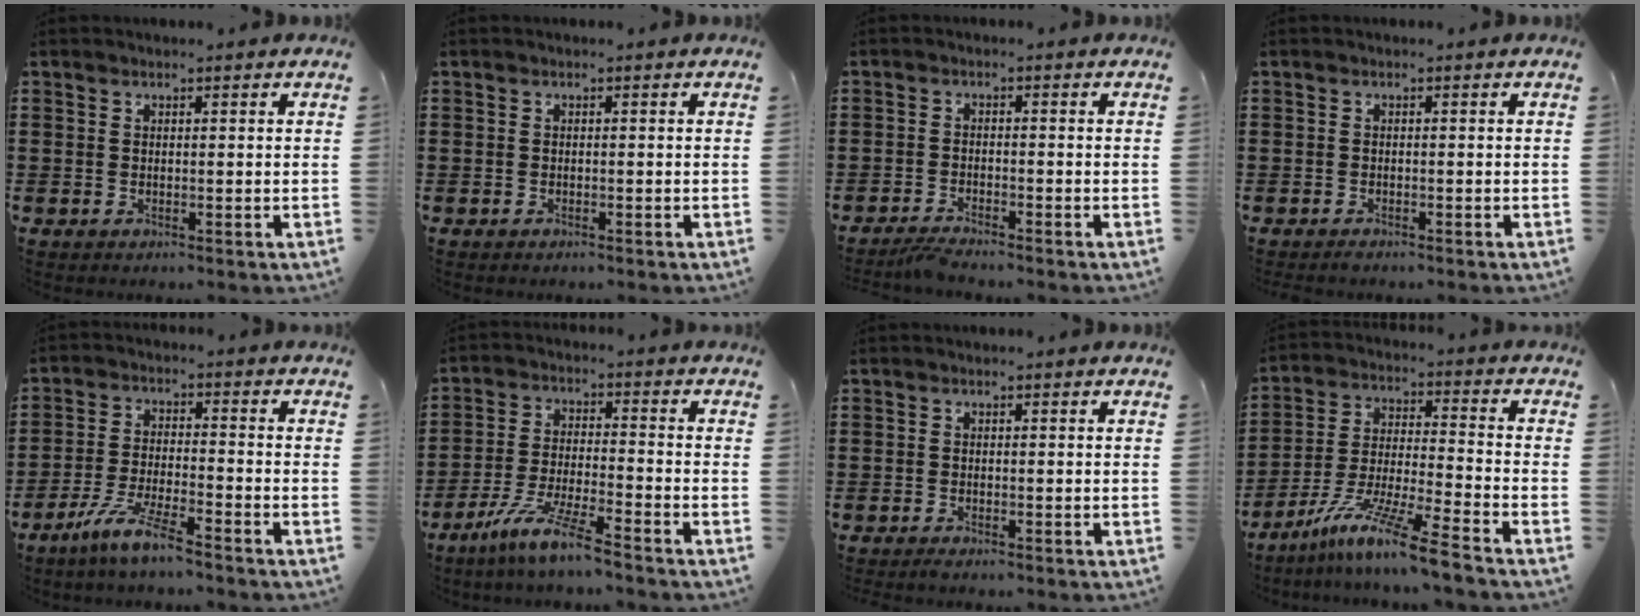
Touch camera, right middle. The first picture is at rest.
{"total": 0.0}
{"total": 2.4, "force": [-2.4, -0.1, 0.6], "torque": [-0.019, -0.002, -0.050]}
{"total": 0.6, "force": [-0.6, 0.0, 0.2], "torque": [-0.005, -0.003, -0.011]}
{"total": 6.5, "force": [-5.1, 0.0, 3.9], "torque": [-0.094, -0.016, -0.102]}
{"total": 7.7, "force": [-6.3, -0.4, 4.4], "torque": [-0.100, -0.018, -0.126]}
{"total": 0.6, "force": [-0.5, 0.0, 0.3], "torque": [-0.006, -0.004, -0.009]}
{"total": 11.1, "force": [-8.8, -0.5, 6.7], "torque": [-0.130, -0.001, -0.176]}